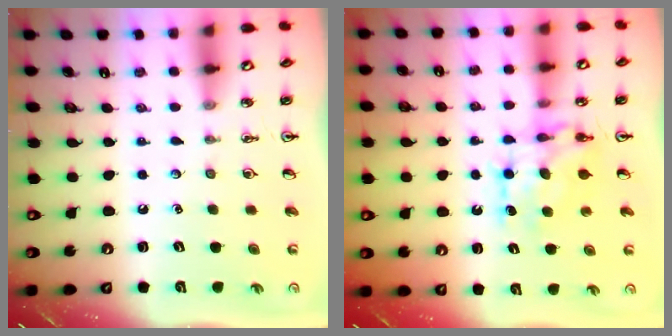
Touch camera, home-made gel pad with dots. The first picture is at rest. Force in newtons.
{"total": 9.8, "press": 9.8, "slide": 0.6}